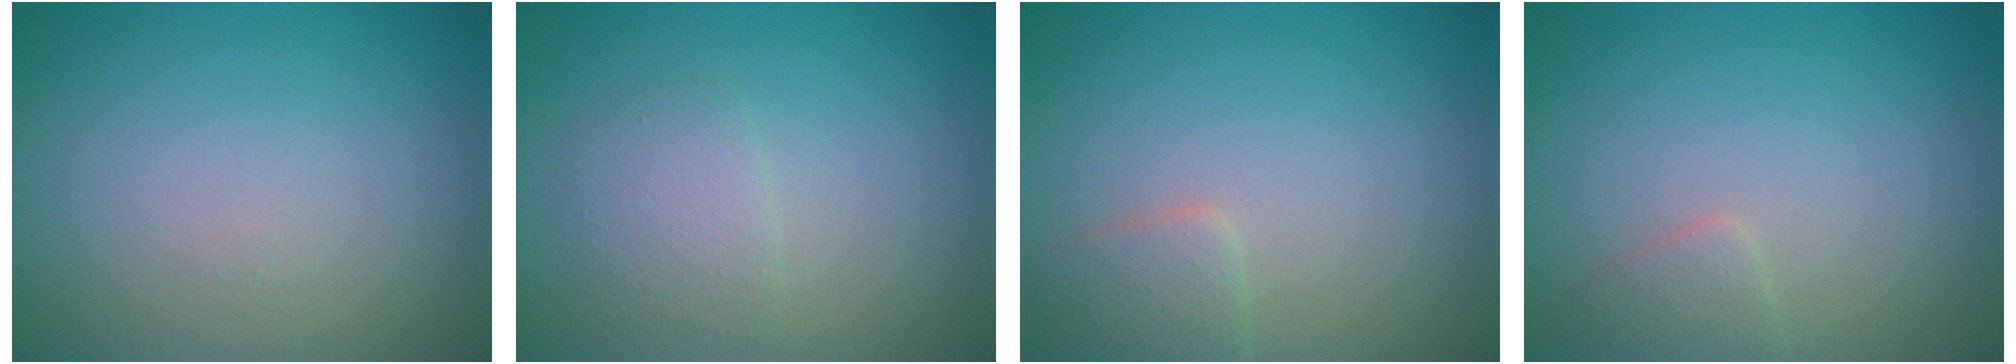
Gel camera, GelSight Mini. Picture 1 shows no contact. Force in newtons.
{"total": 2.2, "press": 2.2, "slide": 0.1}
{"total": 1.9, "press": 1.9, "slide": 0.1}
{"total": 1.4, "press": 1.4, "slide": 0.1}